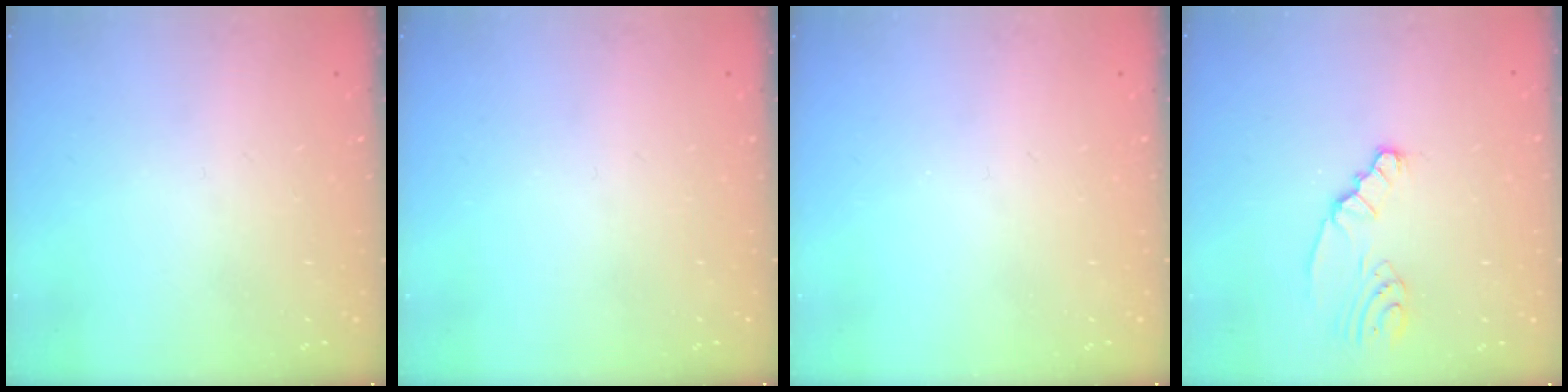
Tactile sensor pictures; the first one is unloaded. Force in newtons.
{"total": 0.0}
{"total": 0.0}
{"total": 2.2, "press": 2.2, "slide": 0.1}